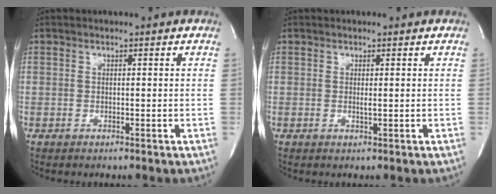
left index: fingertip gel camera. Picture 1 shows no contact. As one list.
[{"total": 0.6, "force": [0.1, 0.0, 0.6], "torque": [-0.017, -0.003, 0.002]}]